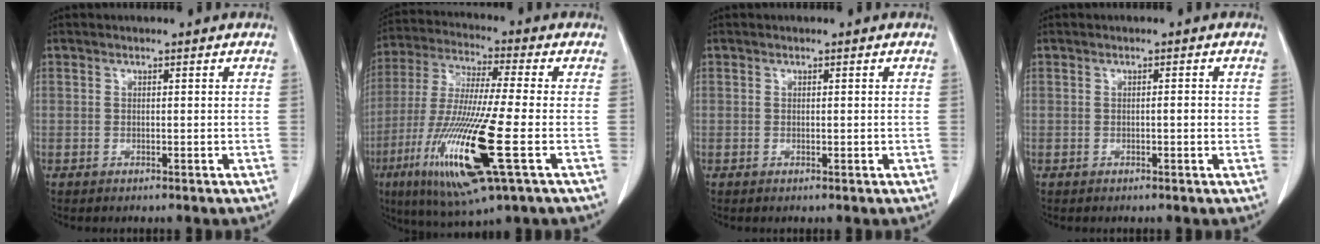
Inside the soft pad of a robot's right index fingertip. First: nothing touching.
{"total": 17.9, "force": [-6.0, 1.0, 16.9], "torque": [-0.360, -0.035, -0.110]}
{"total": 0.0}
{"total": 1.1, "force": [-0.1, 0.2, 1.0], "torque": [-0.012, 0.002, 0.000]}